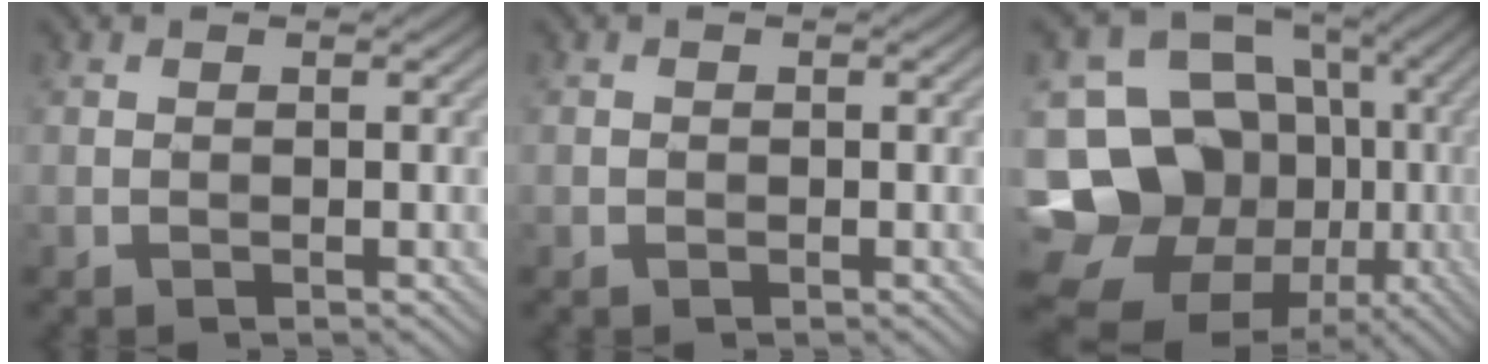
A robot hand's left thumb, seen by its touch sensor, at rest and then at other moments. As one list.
[{"total": 0.0}, {"total": 21.0, "force": [-5.3, 17.9, 9.7], "torque": [-0.209, -0.013, -0.103]}]